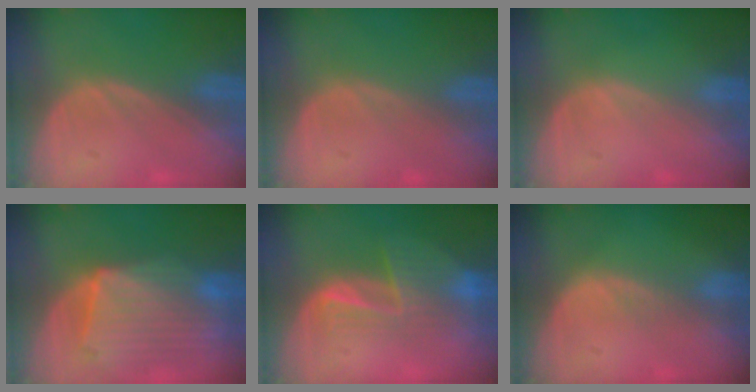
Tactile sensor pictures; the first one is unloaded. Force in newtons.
{"total": 0.0}
{"total": 0.0}
{"total": 10.6, "press": 9.2, "slide": 5.3}
{"total": 6.8, "press": 6.3, "slide": 2.4}
{"total": 1.3, "press": 1.3, "slide": 0.1}